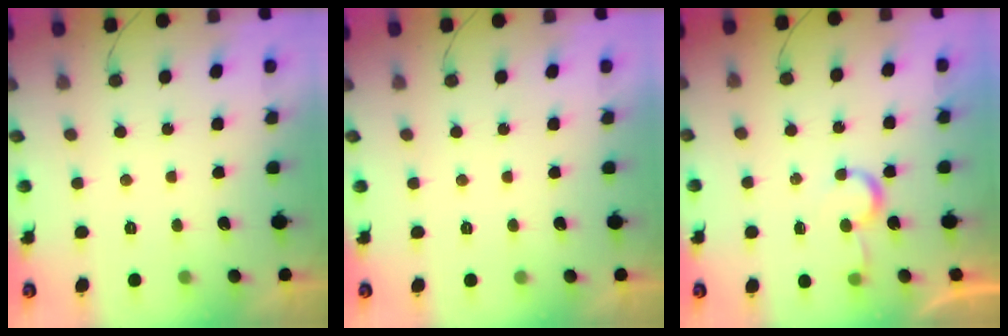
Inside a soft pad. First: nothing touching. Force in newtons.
{"total": 1.9, "press": 1.9, "slide": 0.1}
{"total": 5.7, "press": 5.7, "slide": 0.4}